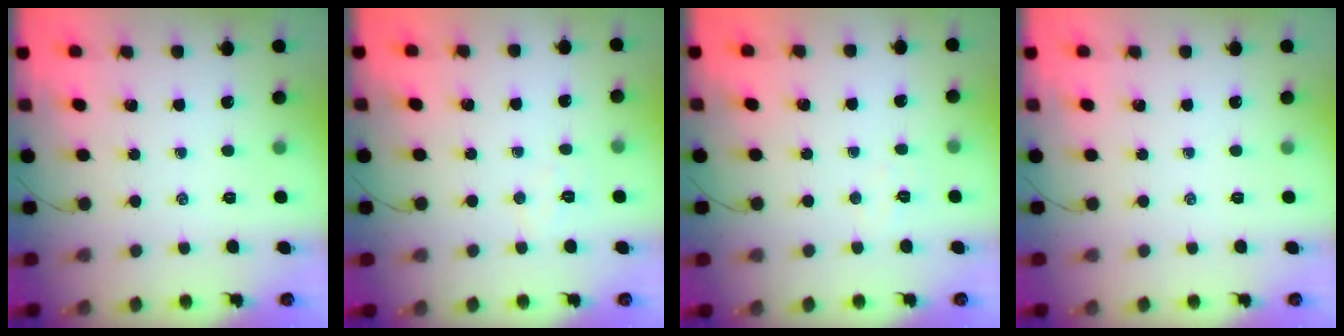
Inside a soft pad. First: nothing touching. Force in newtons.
{"total": 4.1, "press": 4.0, "slide": 0.8}
{"total": 2.7, "press": 2.6, "slide": 0.7}
{"total": 0.0}